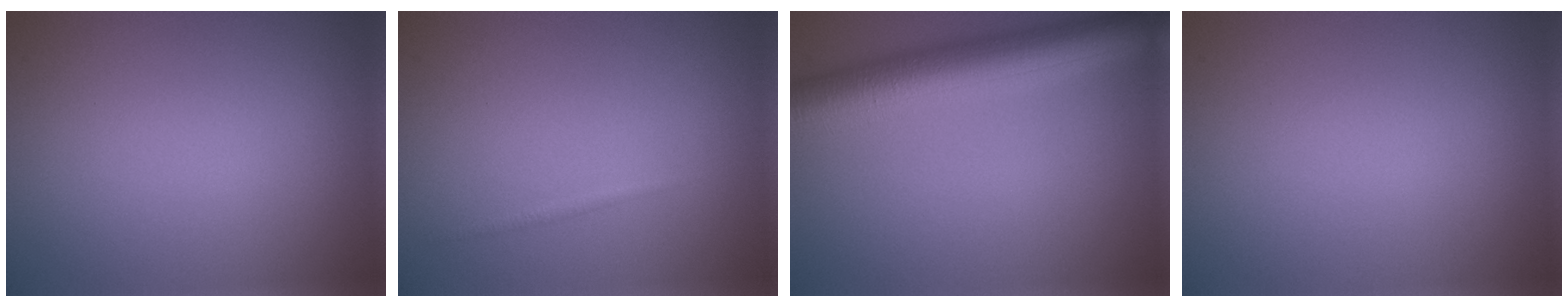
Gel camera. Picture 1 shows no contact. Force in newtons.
{"total": 0.6, "press": 0.6, "slide": 0.1}
{"total": 7.8, "press": 7.8, "slide": 0.1}
{"total": 0.0}